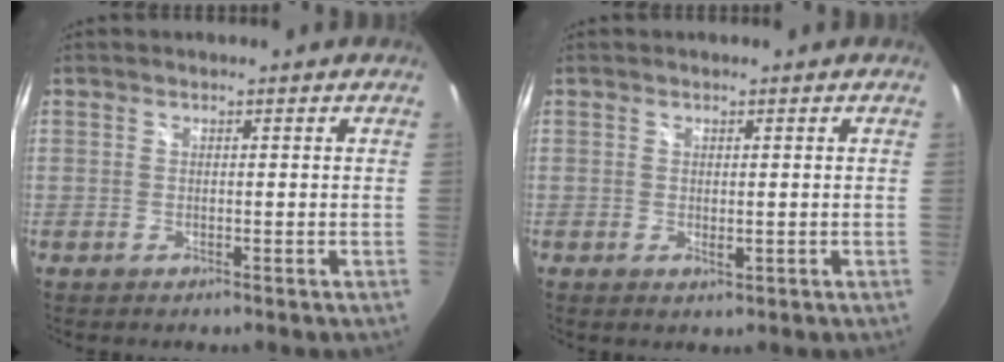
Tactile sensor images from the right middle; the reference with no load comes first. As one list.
[{"total": 1.4, "force": [0.8, 0.6, 1.0], "torque": [-0.012, -0.001, 0.014]}]